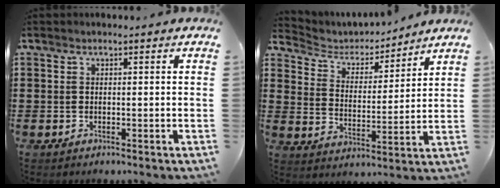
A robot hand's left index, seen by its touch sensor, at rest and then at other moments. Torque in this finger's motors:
{"motor_torque": [1.07, -1.07, 0.02, -0.03]}